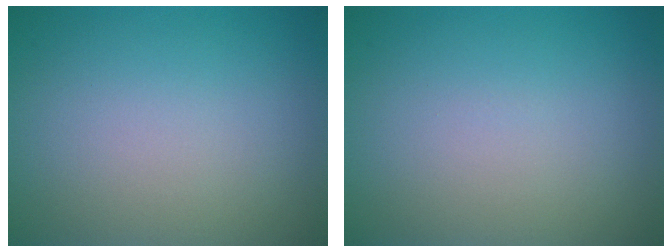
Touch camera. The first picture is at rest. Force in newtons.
{"total": 0.0}